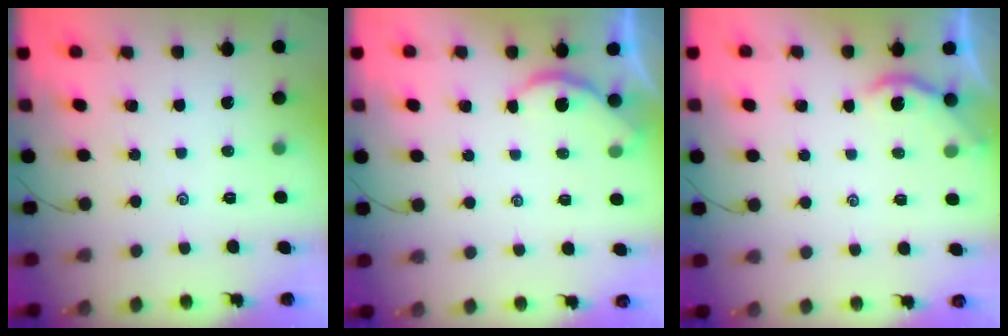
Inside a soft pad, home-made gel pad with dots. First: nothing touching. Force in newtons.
{"total": 1.3, "press": 1.3, "slide": 0.2}
{"total": 1.8, "press": 1.8, "slide": 0.1}